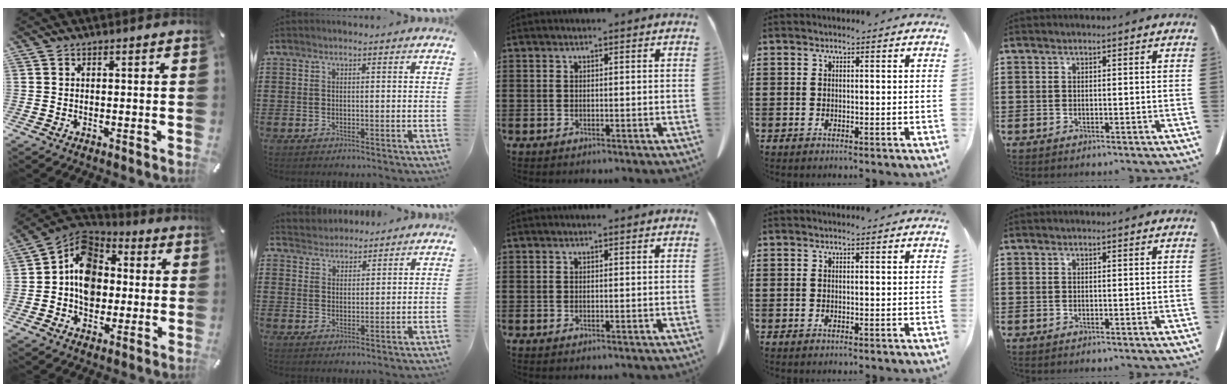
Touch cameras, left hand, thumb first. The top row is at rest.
{"thumb": {"total": 11.7, "force": [-0.5, 10.0, 6.1], "torque": [-0.105, 0.007, -0.012]}, "index": {"total": 3.1, "force": [2.8, 1.1, -0.7], "torque": [0.000, -0.003, 0.052]}}